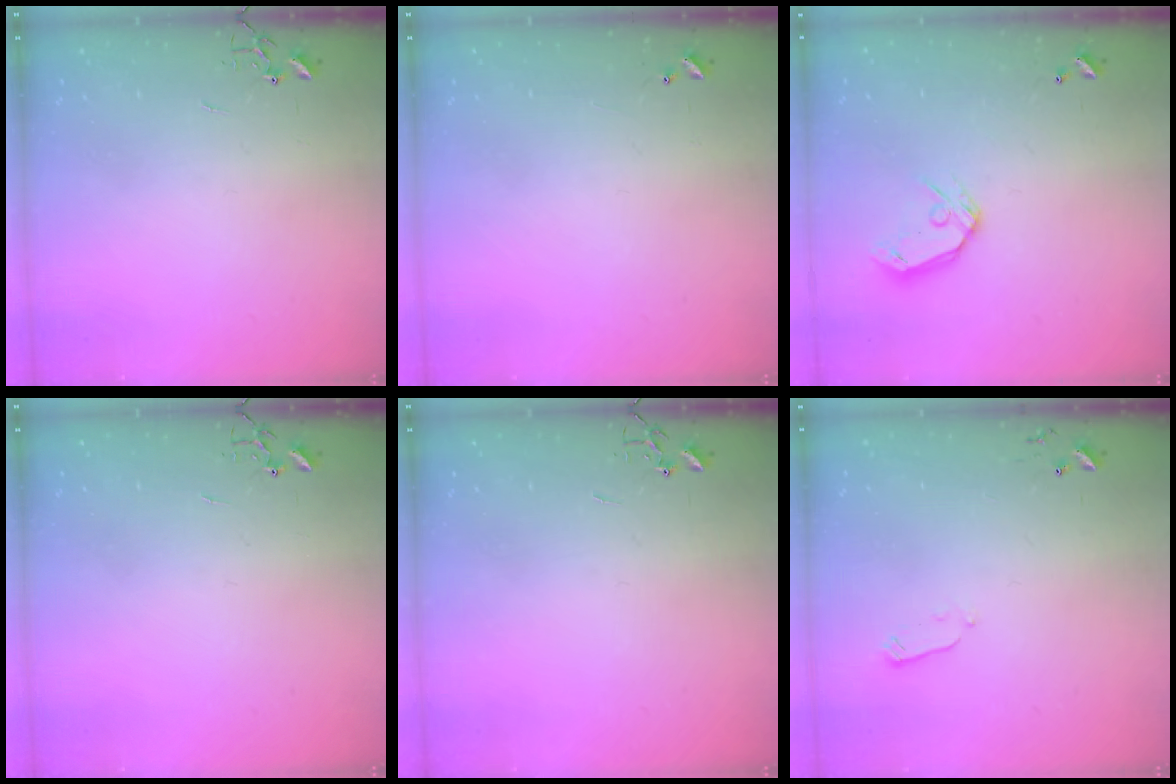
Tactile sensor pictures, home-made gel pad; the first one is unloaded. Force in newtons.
{"total": 3.7, "press": 3.7, "slide": 0.4}
{"total": 8.9, "press": 8.8, "slide": 1.2}
{"total": 0.0}
{"total": 0.0}
{"total": 3.5, "press": 3.4, "slide": 0.9}